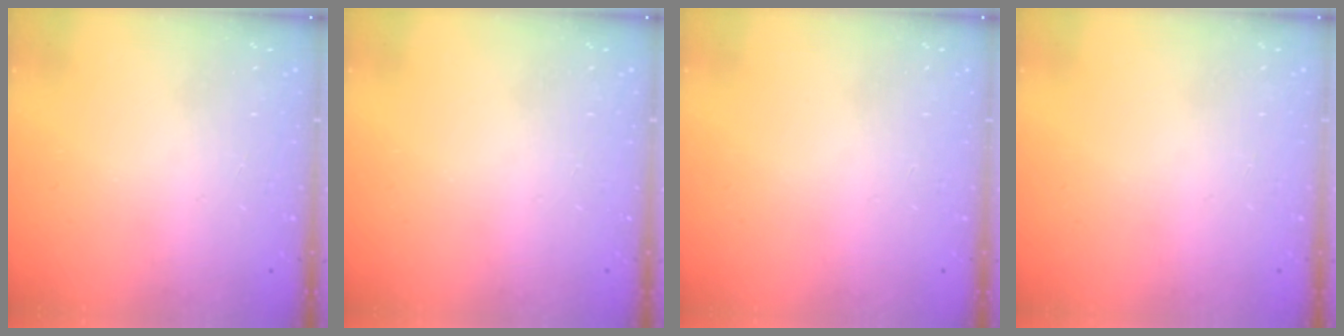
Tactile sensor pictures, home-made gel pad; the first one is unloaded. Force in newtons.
{"total": 0.0}
{"total": 0.0}
{"total": 0.0}